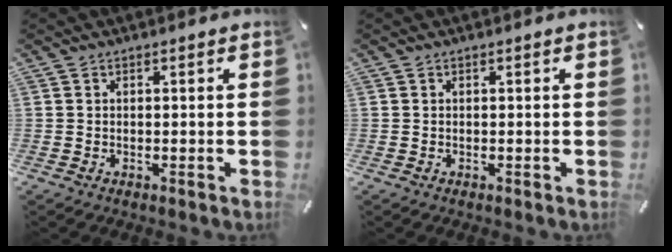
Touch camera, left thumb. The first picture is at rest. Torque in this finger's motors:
{"motor_torque": [-0.03, 0.05, 0.00, 0.00, 0.00]}